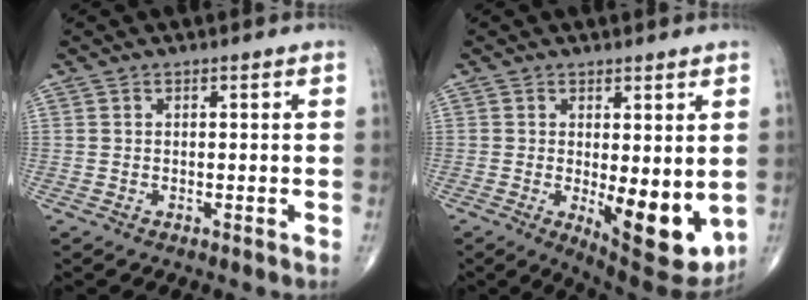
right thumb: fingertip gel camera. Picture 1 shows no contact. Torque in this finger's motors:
{"motor_torque": [0.97, 2.80, 0.14, -0.08, 0.28]}